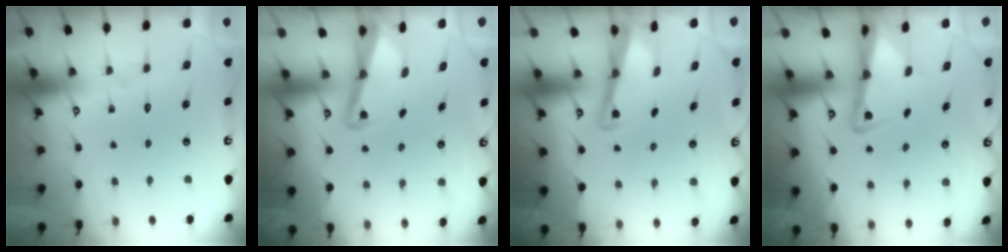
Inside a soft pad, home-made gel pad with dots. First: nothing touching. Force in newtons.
{"total": 3.1, "press": 3.0, "slide": 0.7}
{"total": 2.8, "press": 2.8, "slide": 0.4}
{"total": 3.6, "press": 3.5, "slide": 0.7}